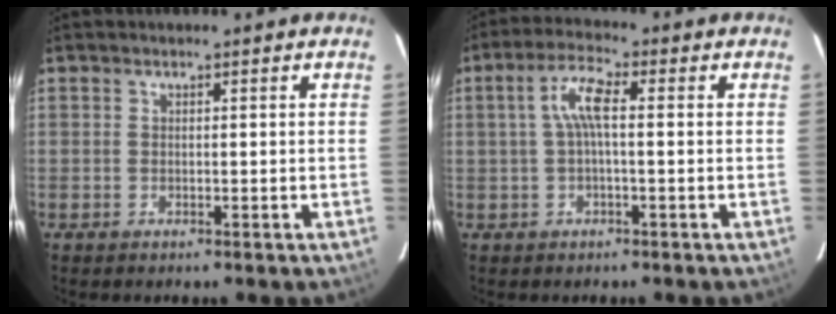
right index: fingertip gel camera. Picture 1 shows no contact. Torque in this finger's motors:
{"motor_torque": [0.48, -0.29, 0.27, 0.12]}